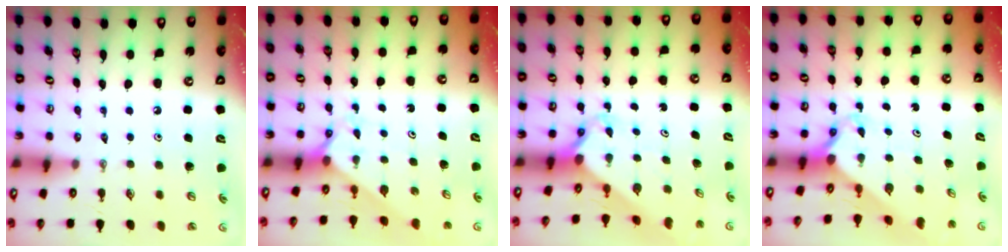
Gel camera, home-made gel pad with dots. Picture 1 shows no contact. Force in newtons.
{"total": 2.1, "press": 2.1, "slide": 0.2}
{"total": 2.3, "press": 2.3, "slide": 0.2}
{"total": 2.3, "press": 2.3, "slide": 0.2}